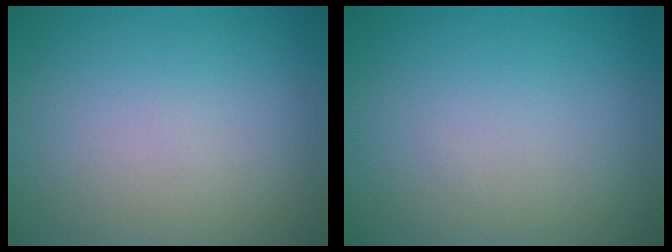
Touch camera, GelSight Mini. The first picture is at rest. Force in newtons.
{"total": 0.0}